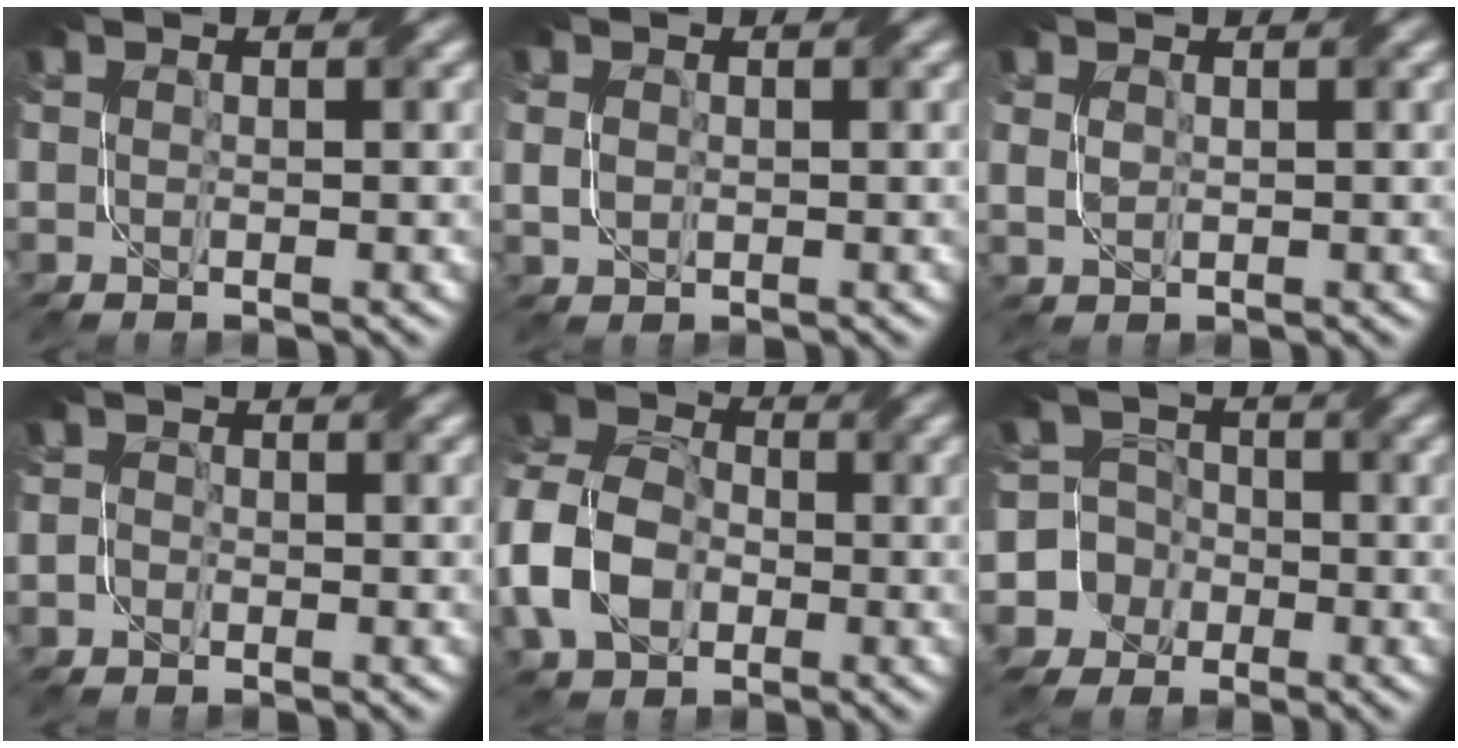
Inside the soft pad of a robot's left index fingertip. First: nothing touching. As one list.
[{"total": 1.3, "force": [-0.2, 0.9, 0.9], "torque": [-0.025, -0.001, -0.001]}, {"total": 0.7, "force": [0.0, 0.3, 0.6], "torque": [-0.018, 0.000, 0.005]}, {"total": 1.0, "force": [-0.7, 0.6, 0.3], "torque": [-0.001, 0.003, -0.019]}, {"total": 7.8, "force": [-2.9, 5.4, 4.9], "torque": [-0.109, 0.009, -0.074]}, {"total": 7.1, "force": [-2.8, 6.5, 0.6], "torque": [-0.015, 0.016, -0.080]}]